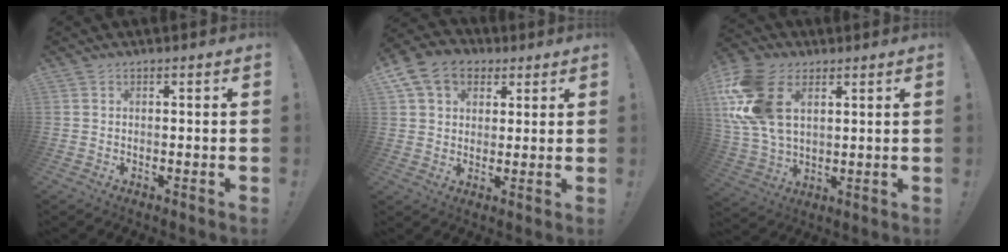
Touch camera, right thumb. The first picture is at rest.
{"total": 12.2, "force": [5.3, 9.3, 5.8], "torque": [-0.091, -0.012, 0.107]}
{"total": 19.5, "force": [6.4, 12.6, 13.4], "torque": [-0.274, -0.022, 0.119]}